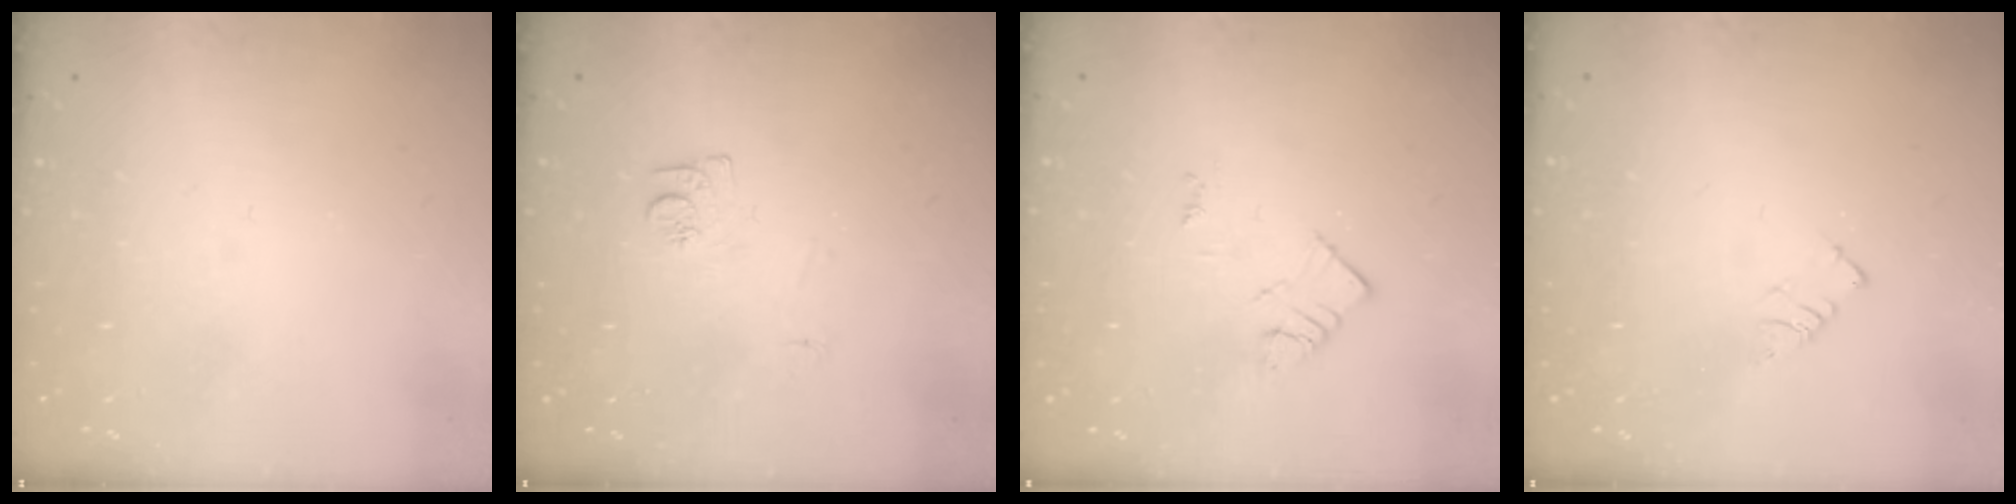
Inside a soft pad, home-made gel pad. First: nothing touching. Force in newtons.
{"total": 7.7, "press": 7.7, "slide": 0.8}
{"total": 3.0, "press": 3.0, "slide": 0.4}
{"total": 2.9, "press": 2.9, "slide": 0.4}